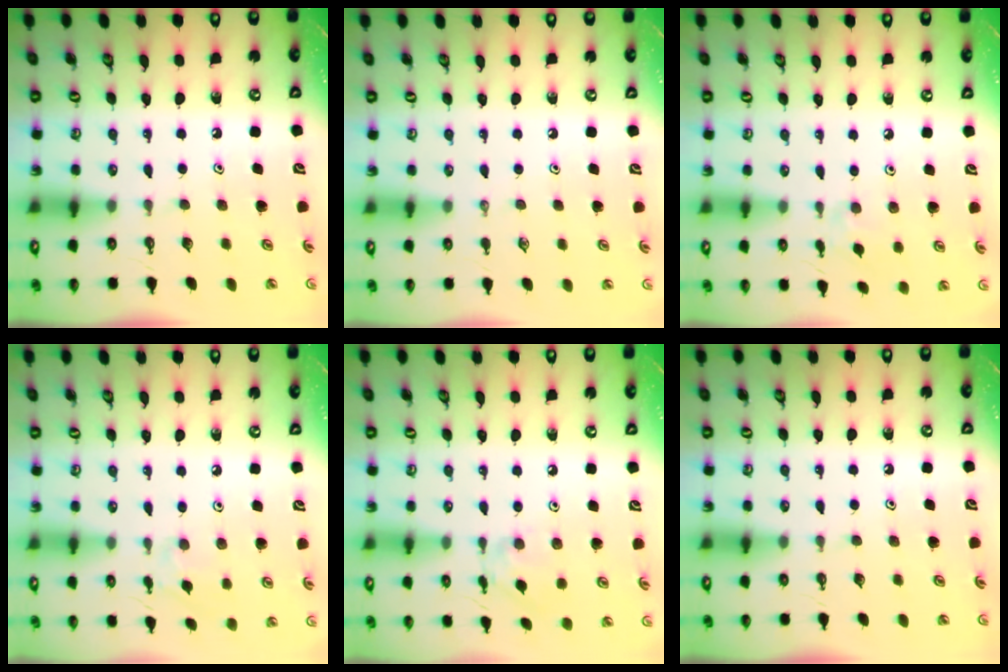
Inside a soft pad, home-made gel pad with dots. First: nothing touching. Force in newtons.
{"total": 0.0}
{"total": 2.1, "press": 2.1, "slide": 0.5}
{"total": 3.5, "press": 3.4, "slide": 0.6}
{"total": 2.7, "press": 2.7, "slide": 0.2}
{"total": 0.0}